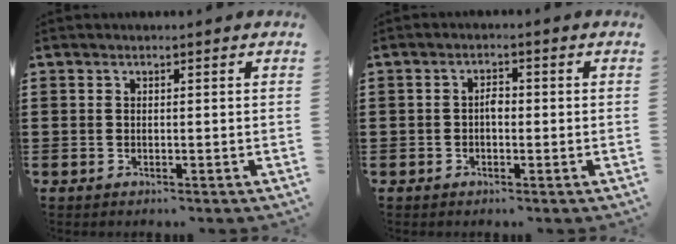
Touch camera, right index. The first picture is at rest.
{"total": 1.8, "force": [-0.4, 0.9, 1.5], "torque": [-0.030, 0.005, -0.009]}